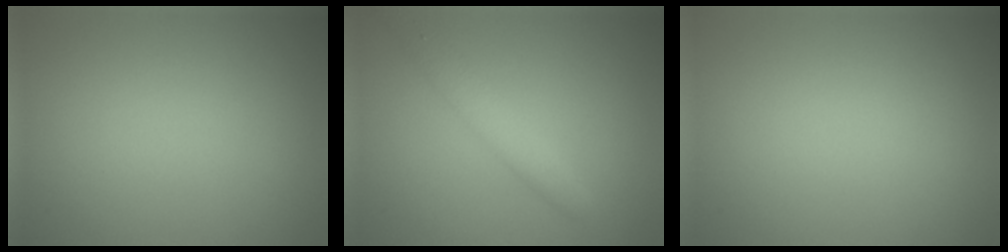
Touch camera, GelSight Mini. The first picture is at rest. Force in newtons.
{"total": 2.8, "press": 2.8, "slide": 0.0}
{"total": 0.0}